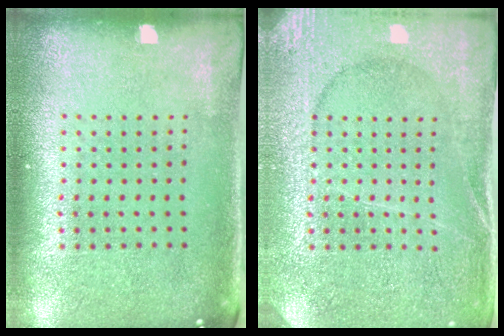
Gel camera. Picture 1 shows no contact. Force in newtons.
{"total": 3.0, "press": 2.9, "slide": 0.4}